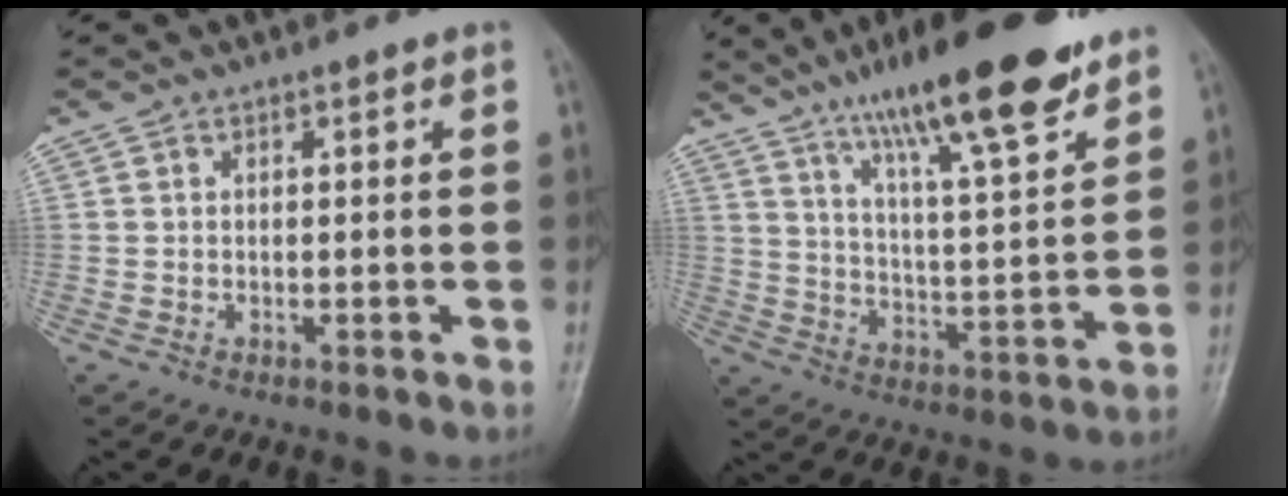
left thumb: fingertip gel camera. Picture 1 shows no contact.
{"total": 20.5, "force": [14.1, 3.9, 14.3], "torque": [-0.207, -0.058, 0.230]}